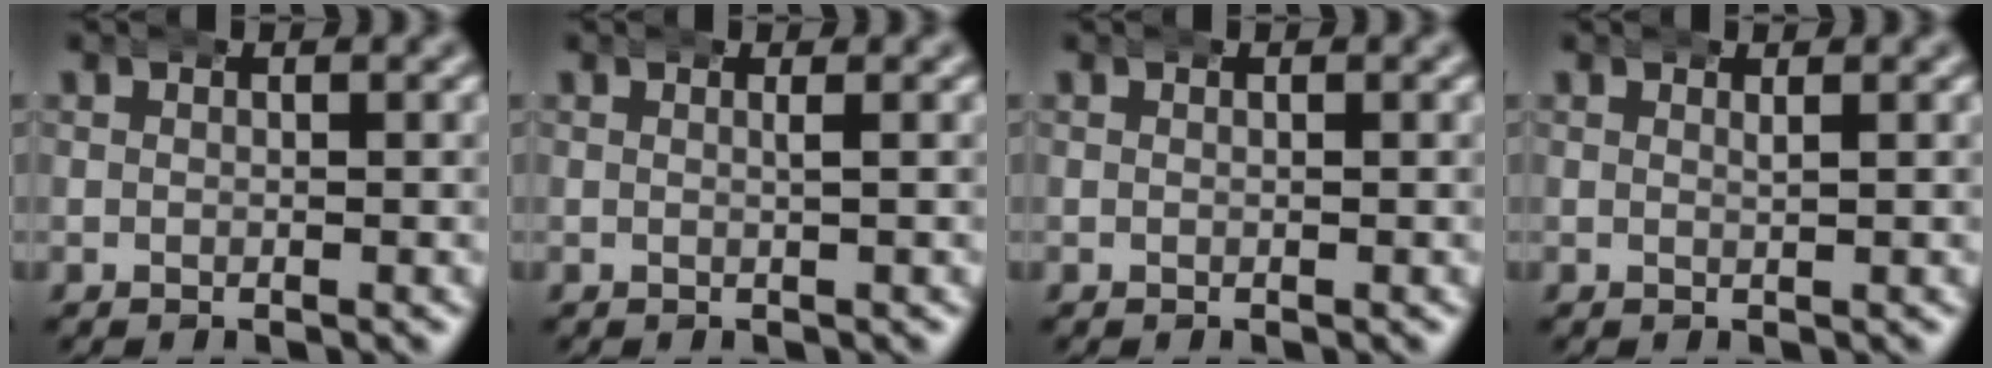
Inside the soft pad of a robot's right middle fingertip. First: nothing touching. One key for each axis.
{"total": 0.7, "fx": 0.3, "fy": -0.2, "fz": 0.5, "tx": -0.008, "ty": -0.005, "tz": 0.007}
{"total": 0.0}
{"total": 0.7, "fx": 0.6, "fy": -0.2, "fz": 0.3, "tx": -0.005, "ty": -0.007, "tz": 0.013}